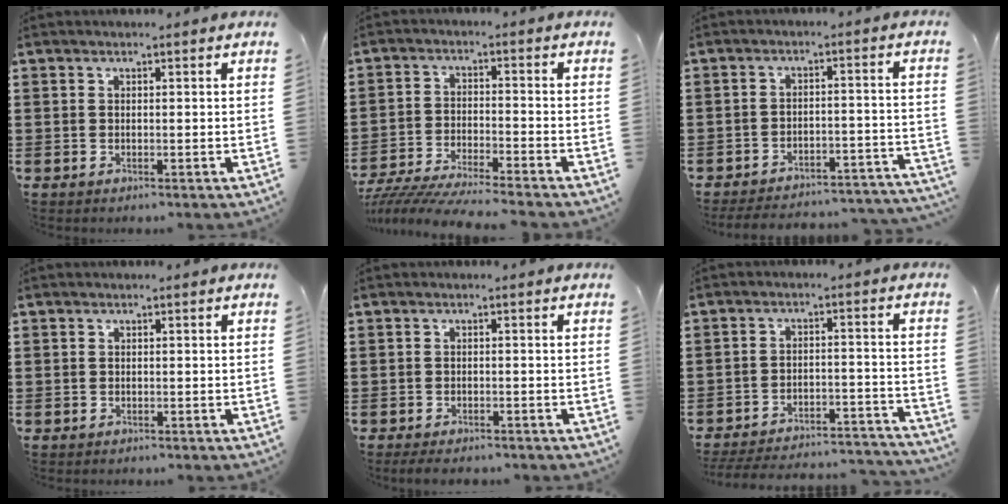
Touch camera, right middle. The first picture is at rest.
{"total": 6.0, "force": [-5.8, -0.2, 1.6], "torque": [-0.042, -0.014, -0.117]}
{"total": 4.7, "force": [-4.5, 0.3, 1.4], "torque": [-0.031, -0.004, -0.091]}
{"total": 0.5, "force": [-0.3, 0.4, 0.0], "torque": [0.000, 0.002, -0.007]}
{"total": 1.4, "force": [-1.4, 0.1, 0.4], "torque": [-0.011, -0.004, -0.025]}
{"total": 5.2, "force": [-5.0, 0.4, 1.5], "torque": [-0.038, -0.003, -0.103]}